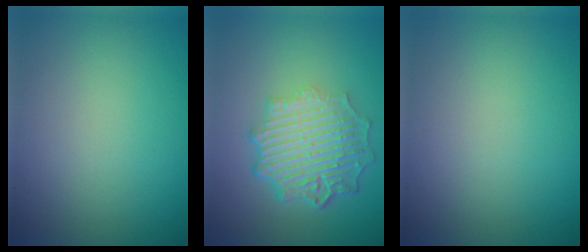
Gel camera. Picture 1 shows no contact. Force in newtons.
{"total": 6.5, "press": 4.8, "slide": 4.4}
{"total": 0.0}